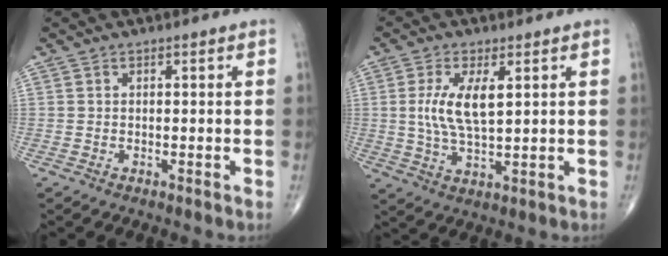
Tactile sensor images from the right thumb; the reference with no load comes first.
{"total": 8.3, "force": [1.9, 3.2, 7.4], "torque": [-0.152, -0.011, 0.040]}